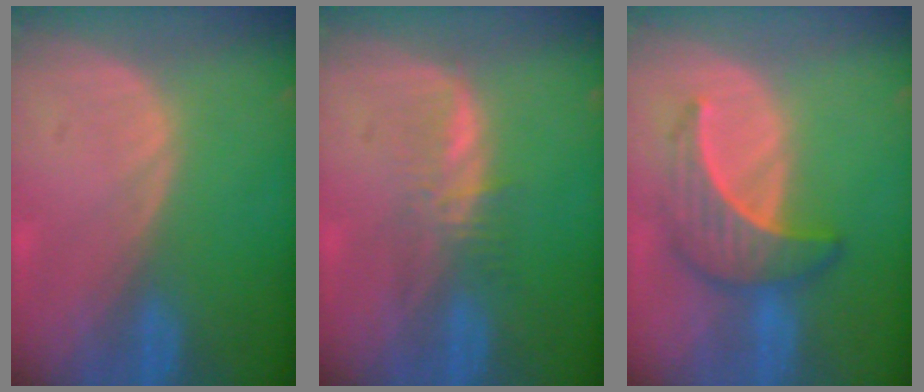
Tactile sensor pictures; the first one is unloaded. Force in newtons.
{"total": 3.4, "press": 3.4, "slide": 0.2}
{"total": 6.6, "press": 6.5, "slide": 1.0}